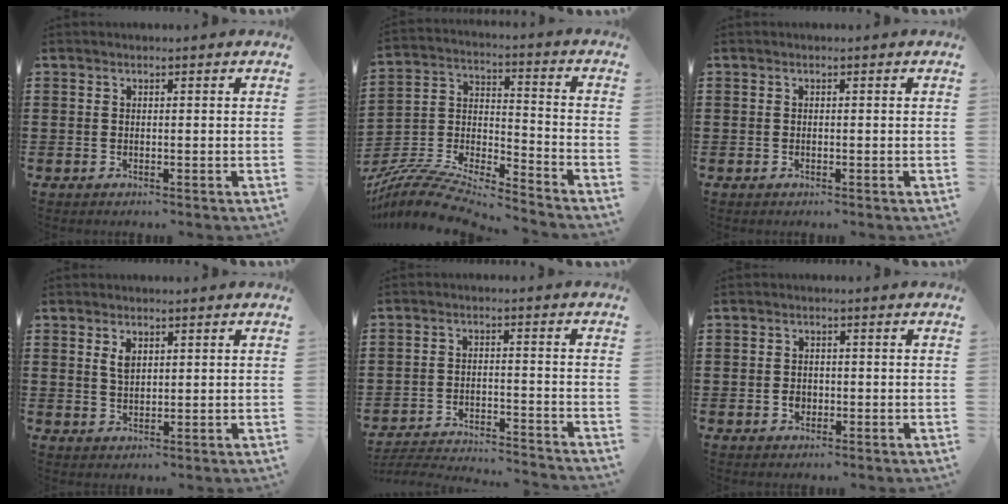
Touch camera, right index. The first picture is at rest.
{"total": 9.5, "force": [-8.8, 1.0, 3.3], "torque": [-0.075, 0.001, -0.182]}
{"total": 0.0}
{"total": 2.4, "force": [1.1, 1.2, 1.7], "torque": [-0.038, 0.004, 0.020]}
{"total": 4.0, "force": [-4.0, 0.0, 0.7], "torque": [-0.024, -0.002, -0.087]}
{"total": 1.9, "force": [-0.5, 1.5, 1.0], "torque": [-0.022, 0.003, -0.011]}